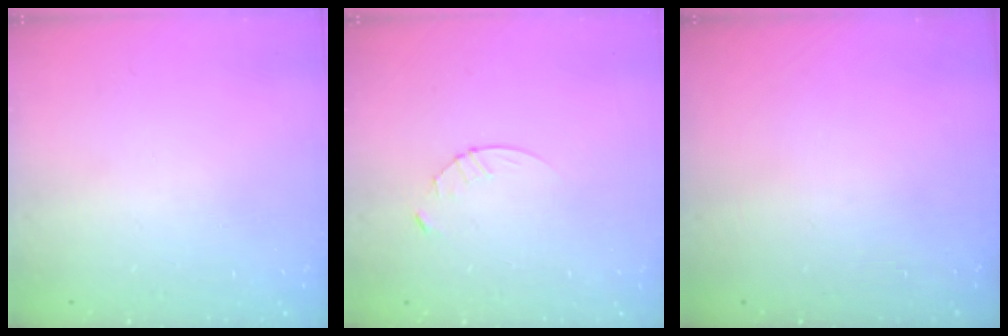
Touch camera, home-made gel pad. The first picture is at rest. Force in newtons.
{"total": 3.3, "press": 3.2, "slide": 0.4}
{"total": 0.0}